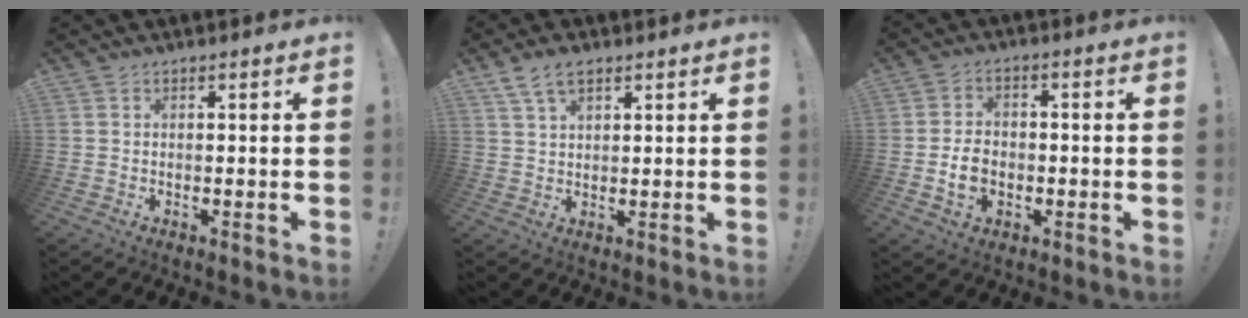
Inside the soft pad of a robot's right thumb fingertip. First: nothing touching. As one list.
[{"total": 6.1, "force": [3.7, 3.1, 3.7], "torque": [-0.066, -0.008, 0.069]}, {"total": 6.9, "force": [-1.6, 5.5, 3.9], "torque": [-0.053, 0.009, -0.027]}]